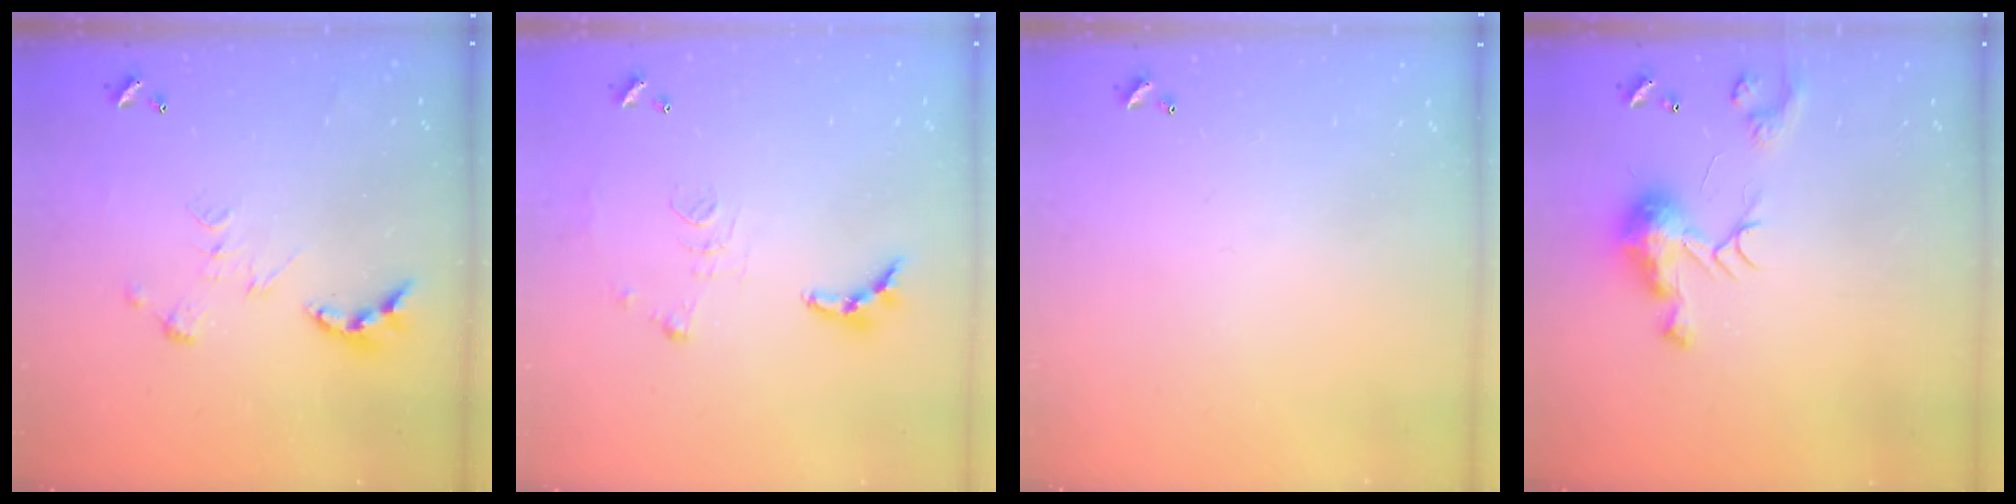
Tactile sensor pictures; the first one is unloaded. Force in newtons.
{"total": 9.3, "press": 9.3, "slide": 0.8}
{"total": 0.0}
{"total": 9.7, "press": 9.7, "slide": 0.8}